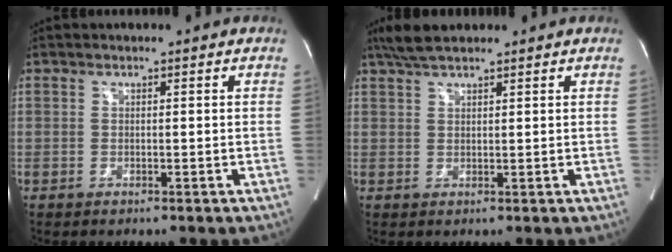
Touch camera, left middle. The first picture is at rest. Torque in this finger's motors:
{"motor_torque": [0.44, -0.11, -0.05, 0.04]}